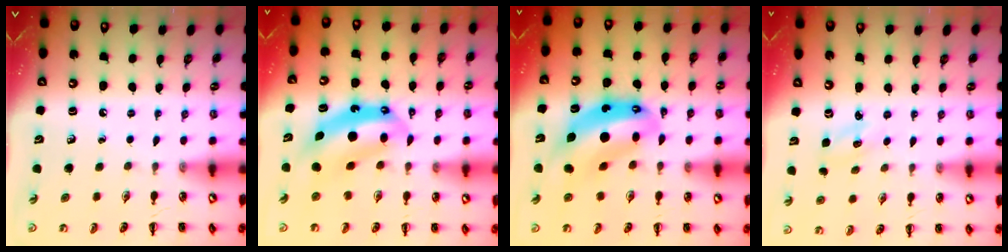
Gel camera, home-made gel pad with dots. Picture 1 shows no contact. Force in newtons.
{"total": 7.9, "press": 7.7, "slide": 1.6}
{"total": 12.8, "press": 12.4, "slide": 3.2}
{"total": 1.8, "press": 1.7, "slide": 0.5}